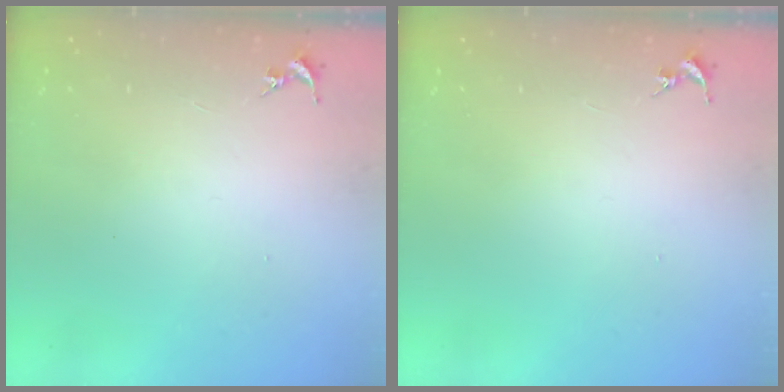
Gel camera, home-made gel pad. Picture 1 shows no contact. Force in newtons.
{"total": 0.0}